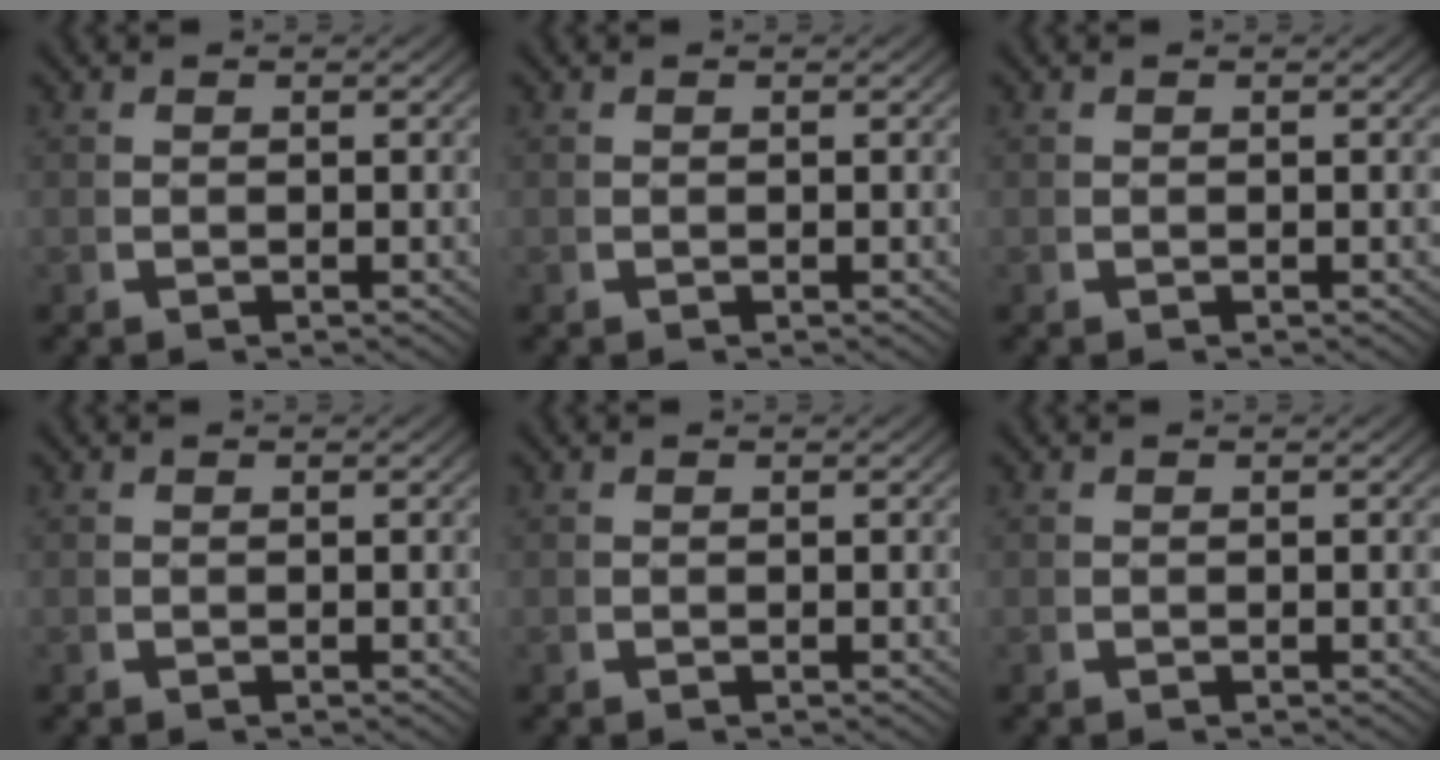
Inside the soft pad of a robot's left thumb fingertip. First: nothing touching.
{"total": 0.0}
{"total": 0.0}
{"total": 0.0}
{"total": 0.0}
{"total": 0.0}